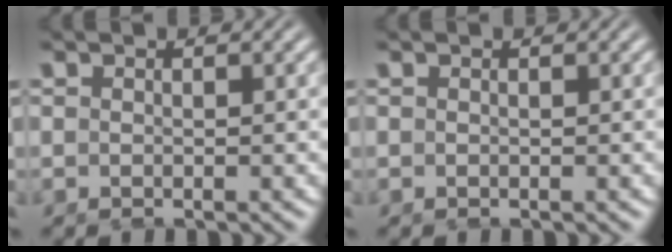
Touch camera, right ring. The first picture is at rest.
{"total": 0.0}